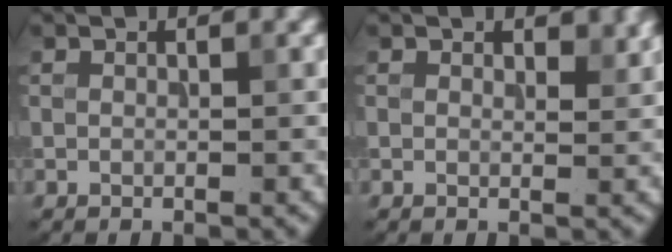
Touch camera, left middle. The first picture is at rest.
{"total": 1.4, "force": [1.0, 0.7, 0.7], "torque": [-0.006, -0.003, 0.016]}